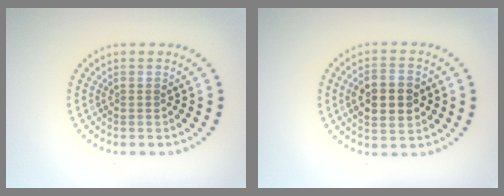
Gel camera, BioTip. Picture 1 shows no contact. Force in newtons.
{"total": 5.2, "press": 5.2, "slide": 0.2}